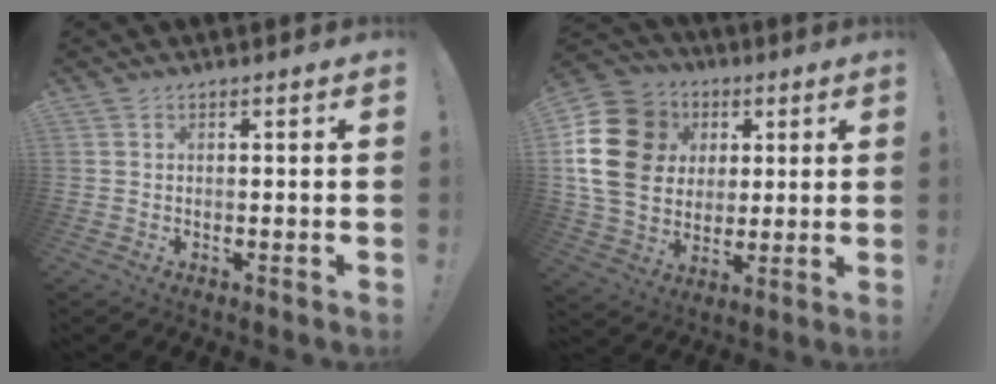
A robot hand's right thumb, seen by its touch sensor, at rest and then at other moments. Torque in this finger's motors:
{"motor_torque": [0.11, 1.04, 1.71, 0.04, 0.52]}